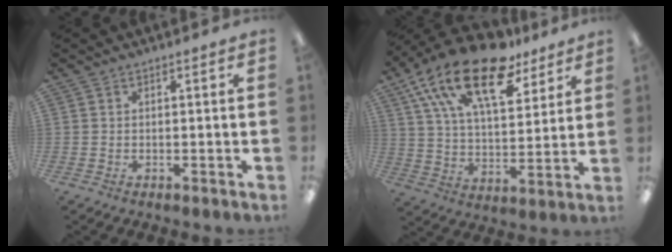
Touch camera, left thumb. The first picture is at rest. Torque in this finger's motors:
{"motor_torque": [0.28, 0.83, 1.74, -1.04, 0.62]}